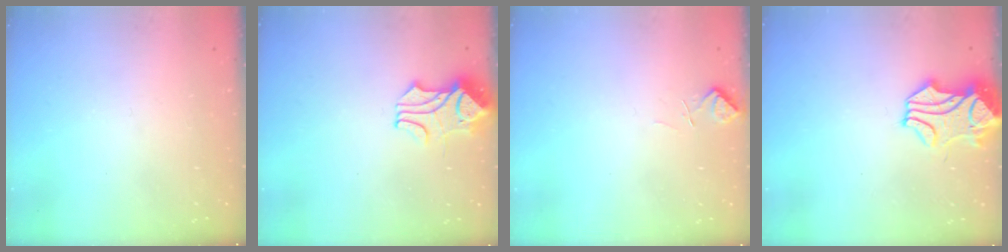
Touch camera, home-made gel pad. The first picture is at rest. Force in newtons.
{"total": 1.6, "press": 1.2, "slide": 1.0}
{"total": 1.5, "press": 1.3, "slide": 0.8}
{"total": 2.3, "press": 1.8, "slide": 1.4}